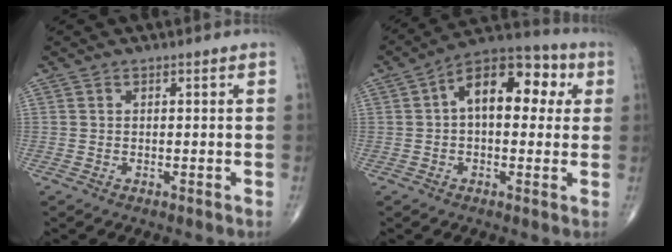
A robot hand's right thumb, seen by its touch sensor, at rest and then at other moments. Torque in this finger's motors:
{"motor_torque": [-0.10, 0.21, 0.86, -0.06, 0.19]}